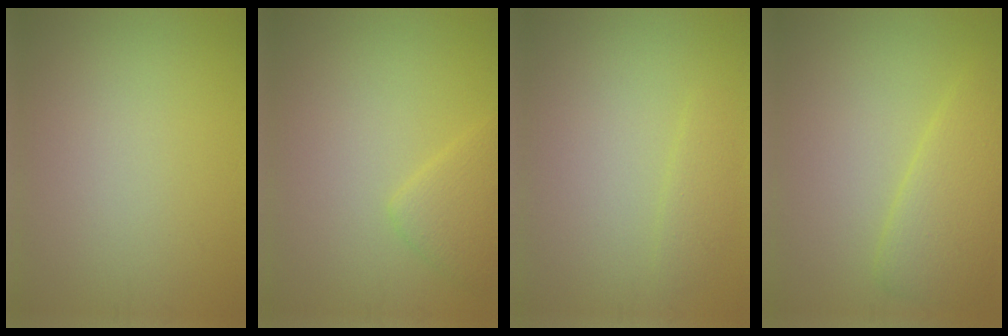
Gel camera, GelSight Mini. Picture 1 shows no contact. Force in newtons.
{"total": 2.3, "press": 2.3, "slide": 0.1}
{"total": 1.4, "press": 1.4, "slide": 0.0}
{"total": 3.7, "press": 3.7, "slide": 0.1}